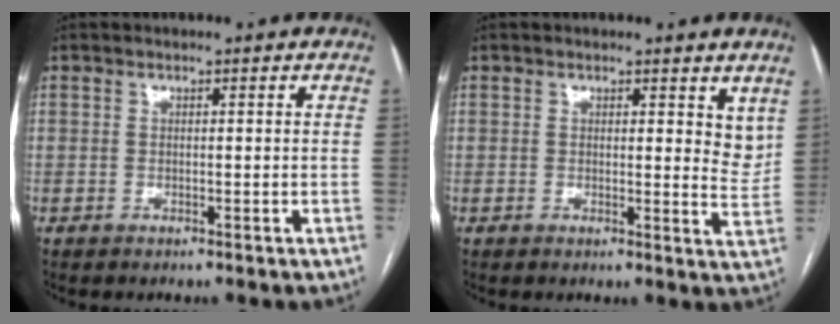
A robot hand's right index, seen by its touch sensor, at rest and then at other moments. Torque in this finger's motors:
{"motor_torque": [-0.05, 0.11, -0.04, -0.01]}